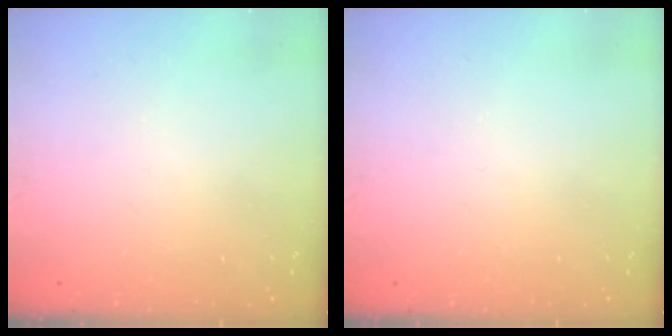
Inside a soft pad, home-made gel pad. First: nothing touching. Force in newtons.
{"total": 0.0}